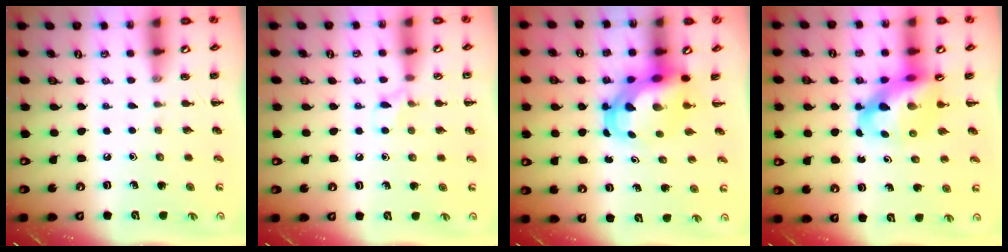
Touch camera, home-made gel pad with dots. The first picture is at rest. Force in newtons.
{"total": 6.4, "press": 6.2, "slide": 1.9}
{"total": 6.3, "press": 6.1, "slide": 1.5}
{"total": 11.6, "press": 11.1, "slide": 3.6}